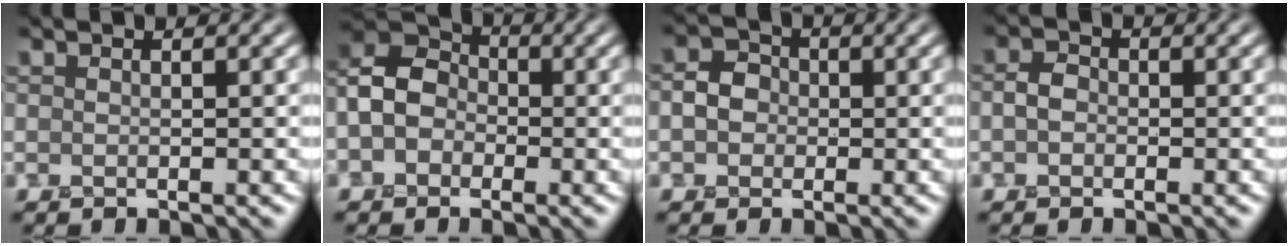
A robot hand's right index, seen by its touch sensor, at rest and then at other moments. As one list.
[{"total": 5.4, "force": [-1.0, 4.4, 2.9], "torque": [-0.060, 0.011, -0.029]}, {"total": 2.4, "force": [0.0, 2.2, 0.9], "torque": [-0.010, 0.007, -0.005]}, {"total": 1.5, "force": [-0.3, 1.2, 0.8], "torque": [-0.013, 0.006, -0.011]}]